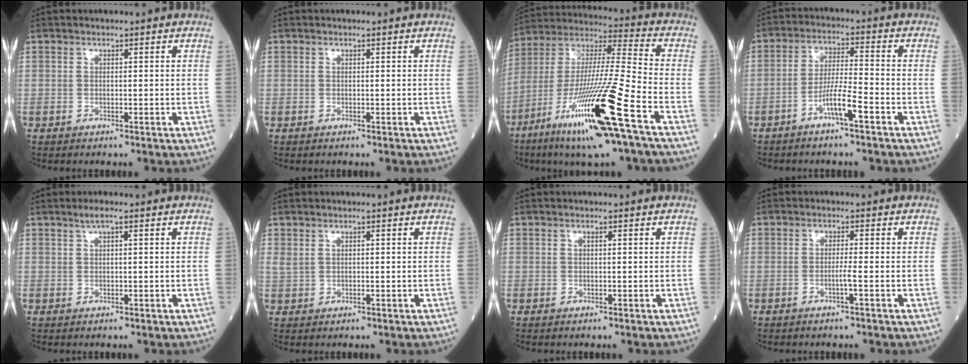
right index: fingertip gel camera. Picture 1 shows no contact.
{"total": 0.0}
{"total": 21.7, "force": [-10.5, 0.0, 19.0], "torque": [-0.379, -0.050, -0.198]}
{"total": 5.6, "force": [-3.1, -0.1, 4.7], "torque": [-0.091, 0.006, -0.059]}
{"total": 1.5, "force": [1.0, 0.0, 1.1], "torque": [-0.026, 0.011, 0.020]}
{"total": 1.2, "force": [0.7, 0.6, 0.7], "torque": [-0.021, 0.008, 0.024]}
{"total": 0.0}
{"total": 1.5, "force": [-0.6, -0.5, 1.2], "torque": [-0.021, 0.000, -0.013]}